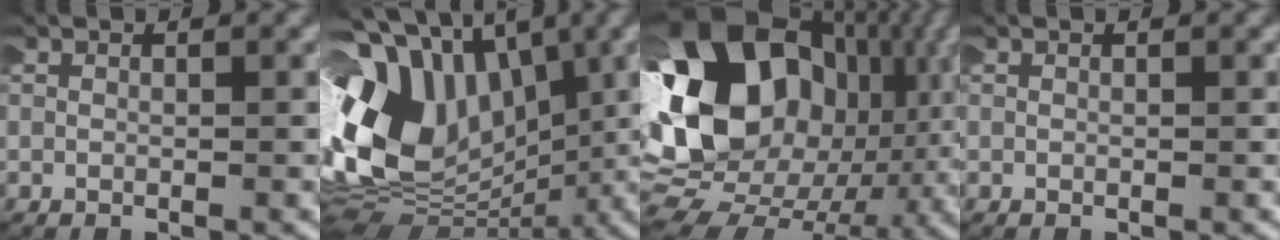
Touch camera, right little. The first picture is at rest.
{"total": 17.7, "force": [1.2, 13.5, 11.4], "torque": [-0.240, -0.015, 0.021]}
{"total": 20.9, "force": [2.0, 14.9, 14.5], "torque": [-0.276, -0.023, 0.031]}
{"total": 0.0}